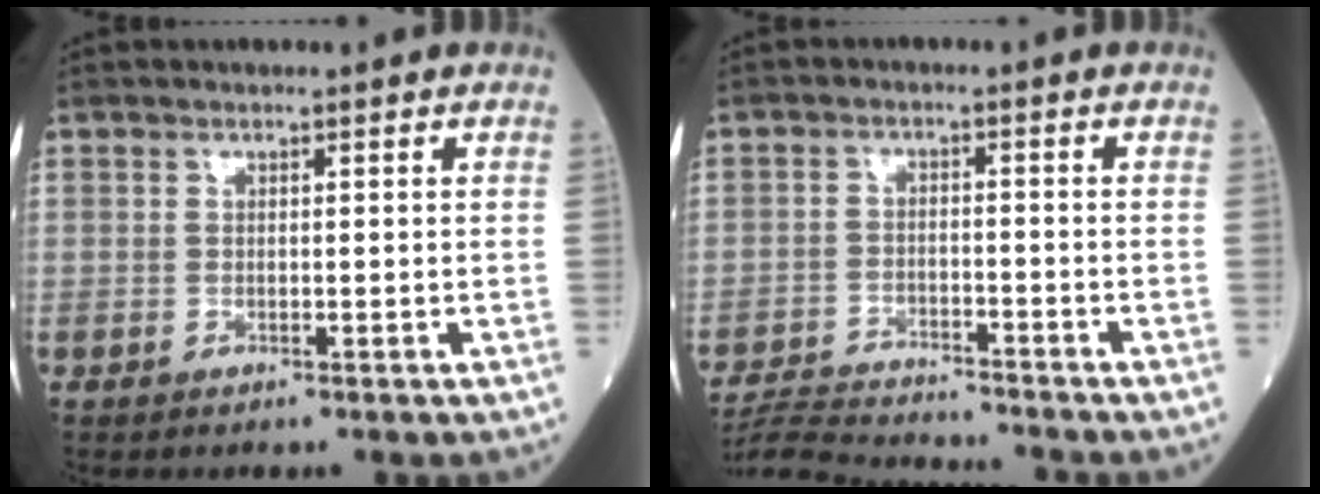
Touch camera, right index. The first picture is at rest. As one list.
[{"total": 10.2, "force": [-10.0, 0.2, 2.3], "torque": [-0.042, -0.002, -0.165]}]